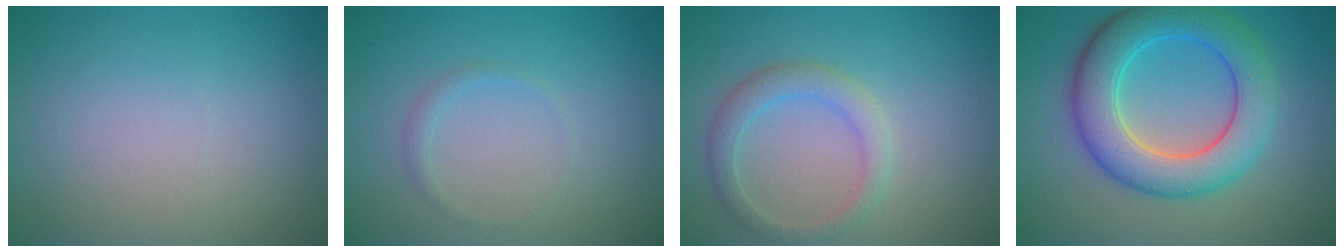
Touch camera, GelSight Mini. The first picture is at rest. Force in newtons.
{"total": 0.9, "press": 0.9, "slide": 0.1}
{"total": 2.7, "press": 2.7, "slide": 0.2}
{"total": 7.9, "press": 7.9, "slide": 0.1}